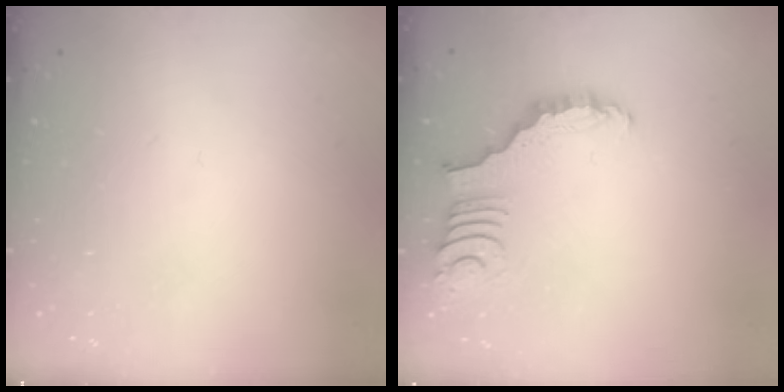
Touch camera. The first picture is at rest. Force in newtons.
{"total": 2.9, "press": 2.8, "slide": 0.4}